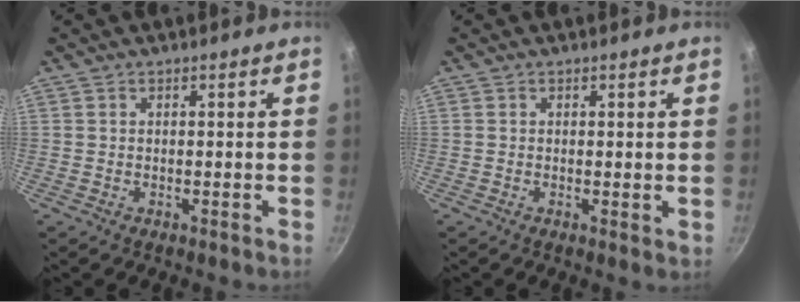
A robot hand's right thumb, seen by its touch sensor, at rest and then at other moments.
{"total": 0.8, "force": [0.2, 0.3, 0.7], "torque": [-0.010, -0.006, 0.000]}